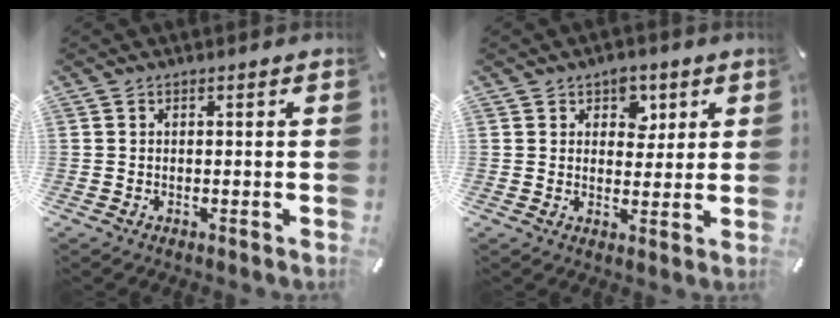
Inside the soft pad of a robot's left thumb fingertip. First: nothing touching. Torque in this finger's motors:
{"motor_torque": [0.63, 0.62, 0.38, -0.44, 0.12]}